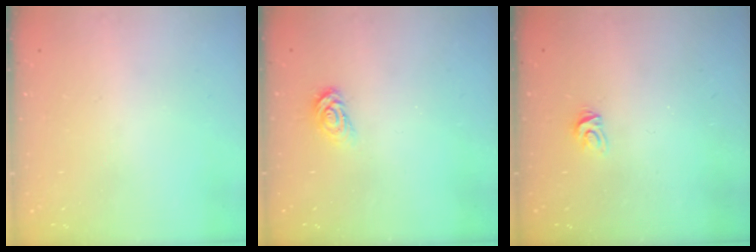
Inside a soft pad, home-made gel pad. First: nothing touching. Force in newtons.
{"total": 3.0, "press": 2.9, "slide": 0.3}
{"total": 4.3, "press": 4.3, "slide": 0.2}